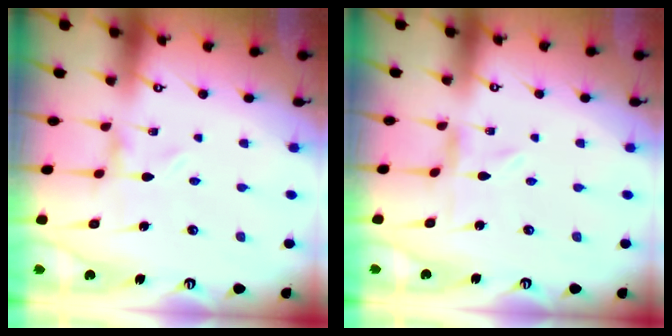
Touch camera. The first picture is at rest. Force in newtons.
{"total": 0.0}